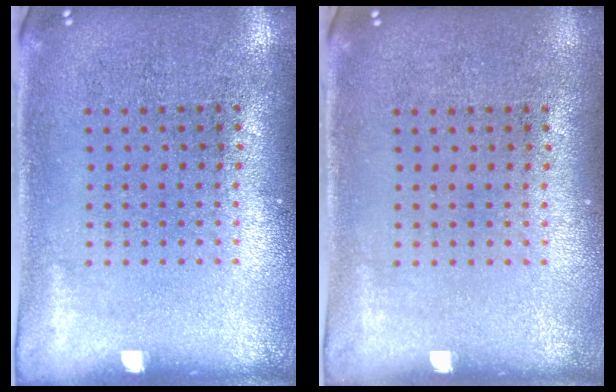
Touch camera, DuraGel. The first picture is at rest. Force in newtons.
{"total": 0.0}